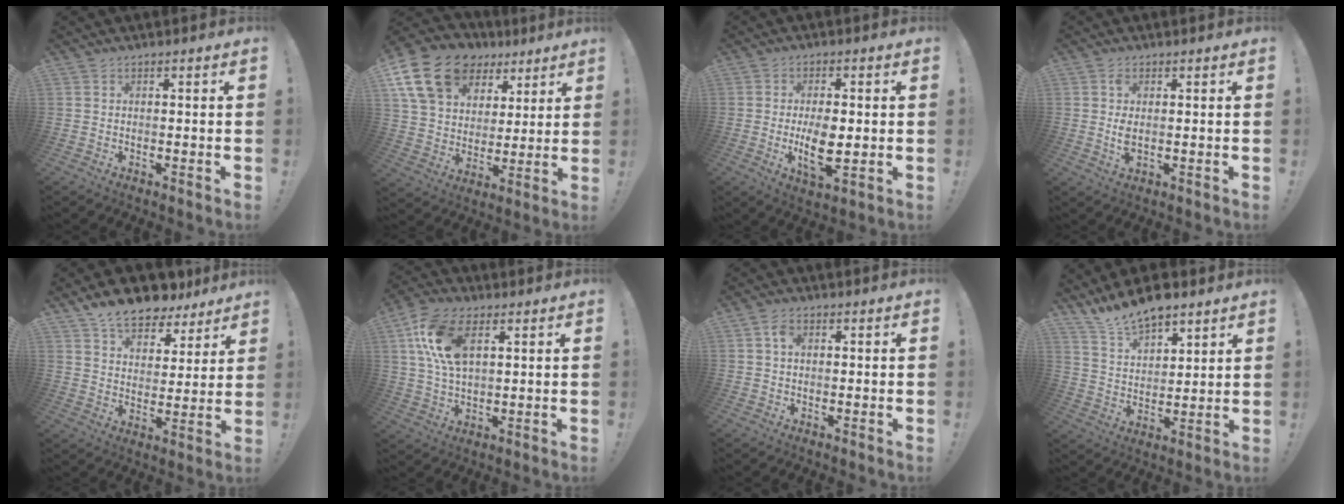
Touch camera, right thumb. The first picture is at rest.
{"total": 19.3, "force": [10.1, 13.3, 9.7], "torque": [-0.167, -0.044, 0.198]}
{"total": 9.7, "force": [-0.8, 4.3, 8.6], "torque": [-0.148, -0.011, -0.012]}
{"total": 3.6, "force": [0.6, 1.6, 3.2], "torque": [-0.061, -0.003, 0.007]}
{"total": 12.0, "force": [9.9, 5.4, 4.0], "torque": [-0.072, -0.070, 0.183]}
{"total": 14.5, "force": [5.6, 8.1, 10.6], "torque": [-0.219, -0.007, 0.103]}
{"total": 3.3, "force": [1.0, 2.1, 2.2], "torque": [-0.033, 0.002, 0.015]}
{"total": 11.1, "force": [9.8, 3.8, 3.5], "torque": [-0.080, -0.073, 0.185]}